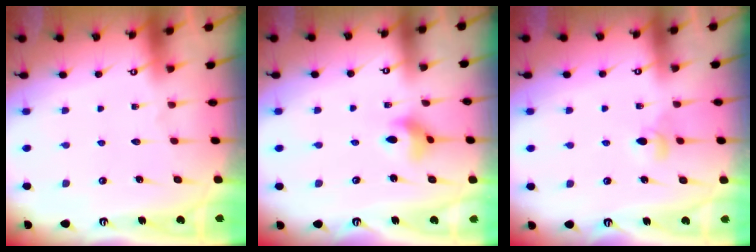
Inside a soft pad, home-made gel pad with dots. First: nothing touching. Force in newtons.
{"total": 4.5, "press": 4.5, "slide": 0.5}
{"total": 4.1, "press": 4.0, "slide": 0.8}